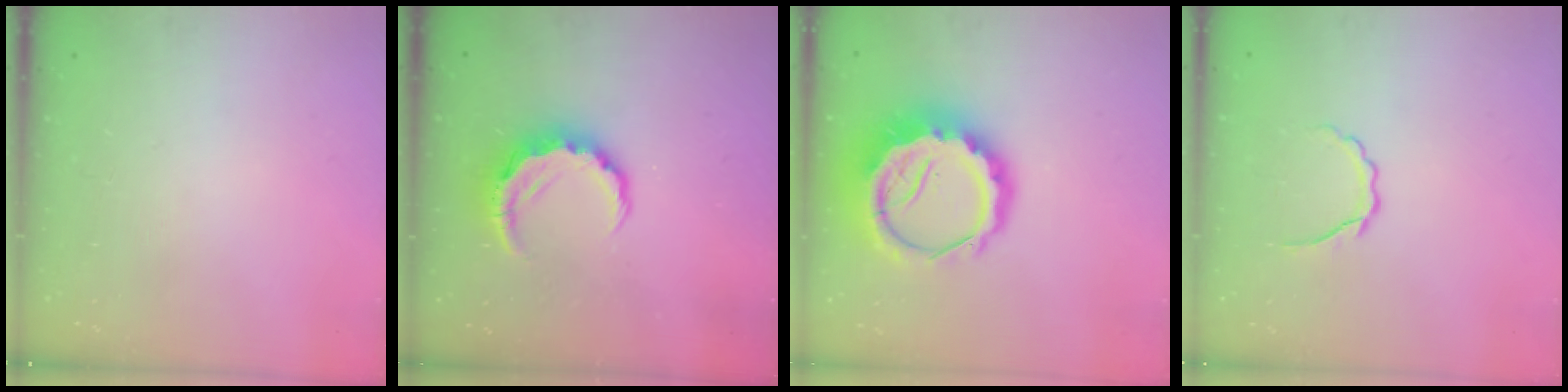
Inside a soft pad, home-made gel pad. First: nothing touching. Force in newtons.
{"total": 8.2, "press": 8.1, "slide": 1.4}
{"total": 17.1, "press": 16.7, "slide": 3.8}
{"total": 5.0, "press": 4.9, "slide": 1.1}